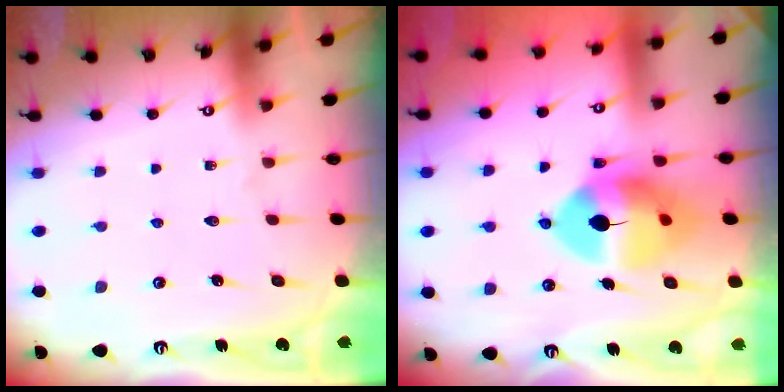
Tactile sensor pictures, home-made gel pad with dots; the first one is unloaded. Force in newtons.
{"total": 12.7, "press": 12.6, "slide": 1.8}